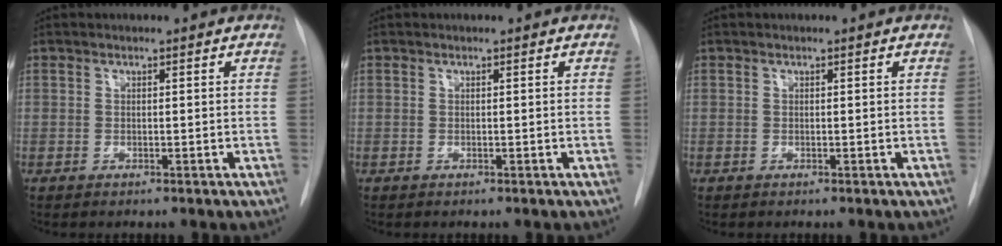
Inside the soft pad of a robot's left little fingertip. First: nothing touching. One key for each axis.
{"total": 0.0}
{"total": 0.0}